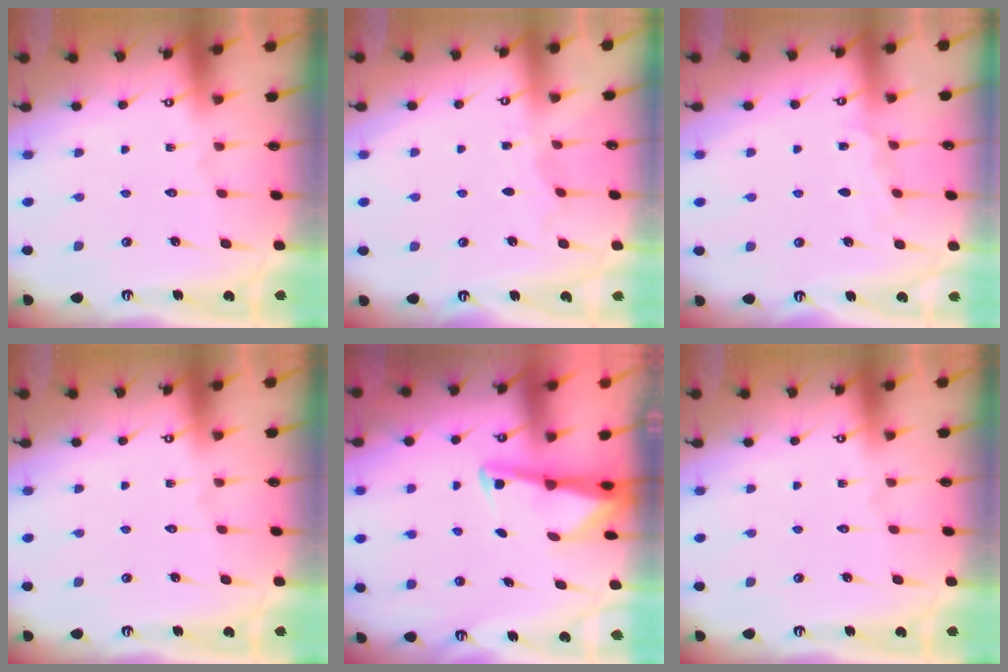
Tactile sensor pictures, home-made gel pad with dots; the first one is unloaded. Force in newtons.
{"total": 3.5, "press": 3.5, "slide": 0.2}
{"total": 5.0, "press": 5.0, "slide": 0.5}
{"total": 0.0}
{"total": 3.0, "press": 3.0, "slide": 0.4}
{"total": 0.0}